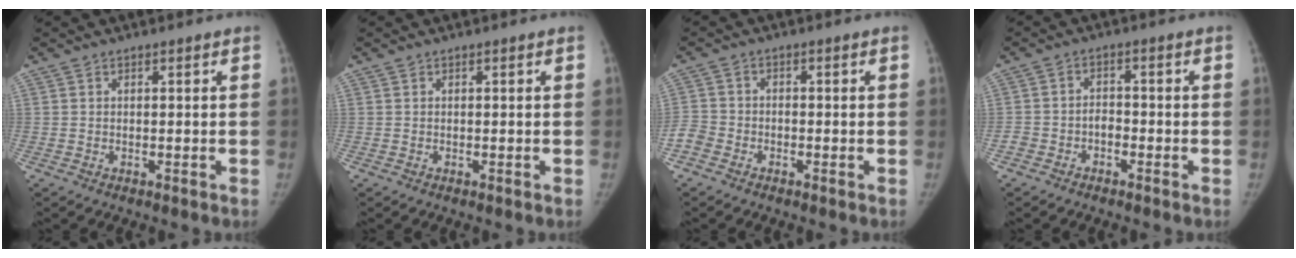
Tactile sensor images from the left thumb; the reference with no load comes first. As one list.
[{"total": 0.0}, {"total": 3.6, "force": [-2.3, 2.5, 1.1], "torque": [-0.018, 0.013, -0.052]}, {"total": 2.9, "force": [-1.7, 2.1, 1.1], "torque": [-0.010, 0.023, -0.031]}]